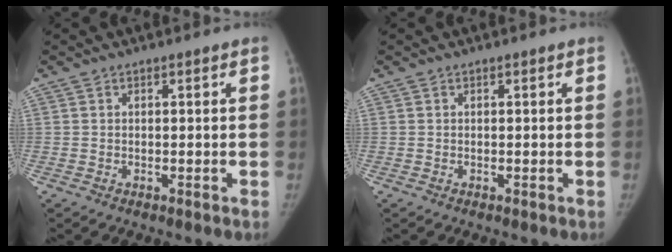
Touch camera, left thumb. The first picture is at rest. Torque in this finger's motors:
{"motor_torque": [0.00, 0.00, -0.05, -0.23, 0.01]}